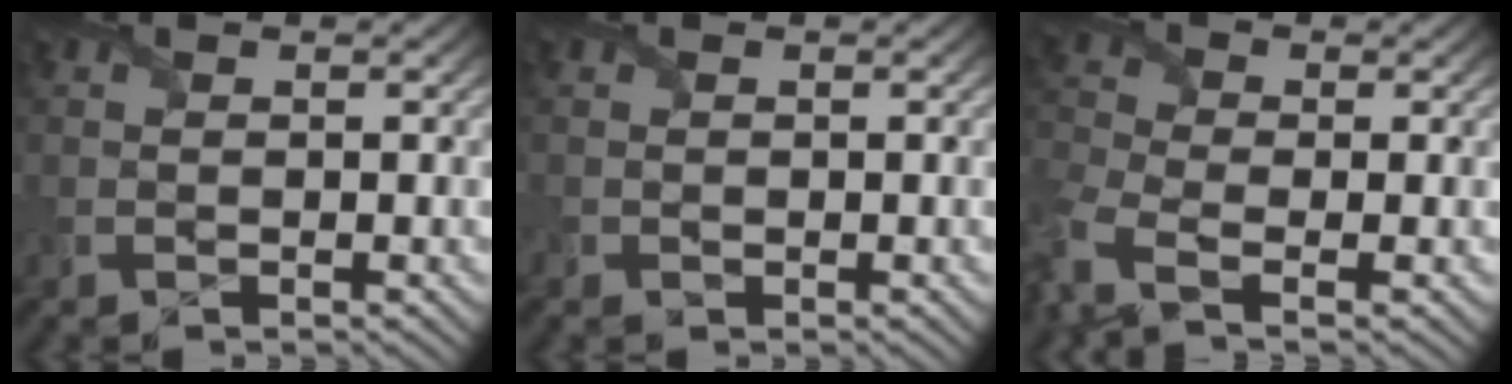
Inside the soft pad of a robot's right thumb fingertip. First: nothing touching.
{"total": 0.6, "force": [0.0, 0.6, -0.1], "torque": [0.000, -0.002, -0.002]}
{"total": 6.6, "force": [-3.2, 3.3, 4.7], "torque": [-0.128, -0.016, -0.078]}